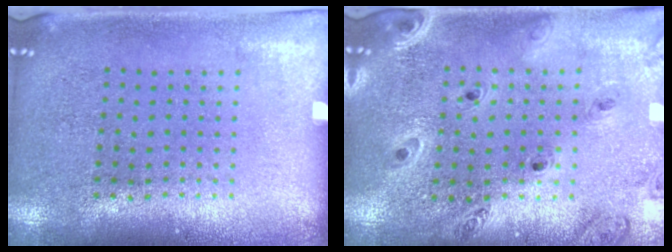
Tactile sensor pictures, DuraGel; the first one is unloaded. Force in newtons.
{"total": 1.4, "press": 1.4, "slide": 0.2}